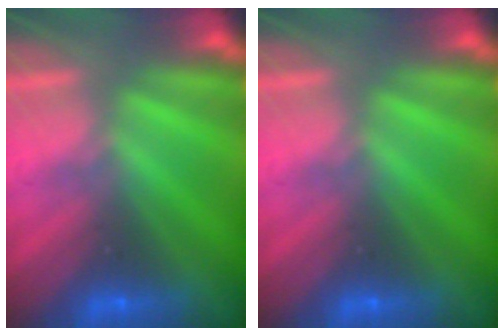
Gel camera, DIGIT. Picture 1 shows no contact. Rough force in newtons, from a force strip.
{"total": 0.0}